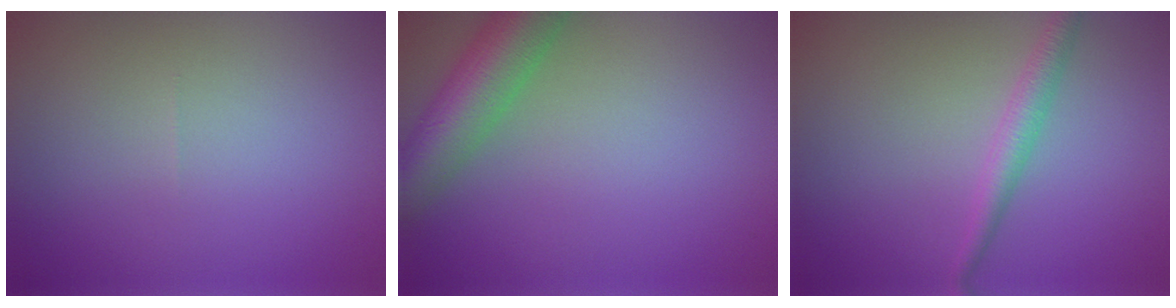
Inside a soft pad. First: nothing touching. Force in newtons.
{"total": 6.8, "press": 6.8, "slide": 0.4}
{"total": 2.4, "press": 2.4, "slide": 0.1}